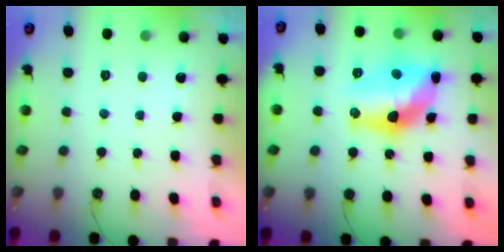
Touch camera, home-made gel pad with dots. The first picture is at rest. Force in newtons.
{"total": 15.5, "press": 15.2, "slide": 2.8}